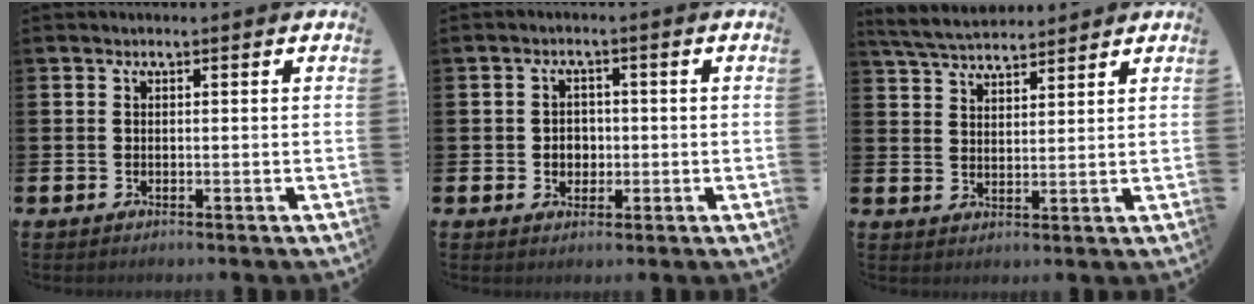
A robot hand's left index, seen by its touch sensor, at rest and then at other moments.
{"total": 2.6, "force": [-0.3, 2.4, 1.0], "torque": [-0.003, -0.001, -0.015]}
{"total": 5.2, "force": [5.0, 0.8, 1.0], "torque": [-0.037, -0.021, 0.091]}